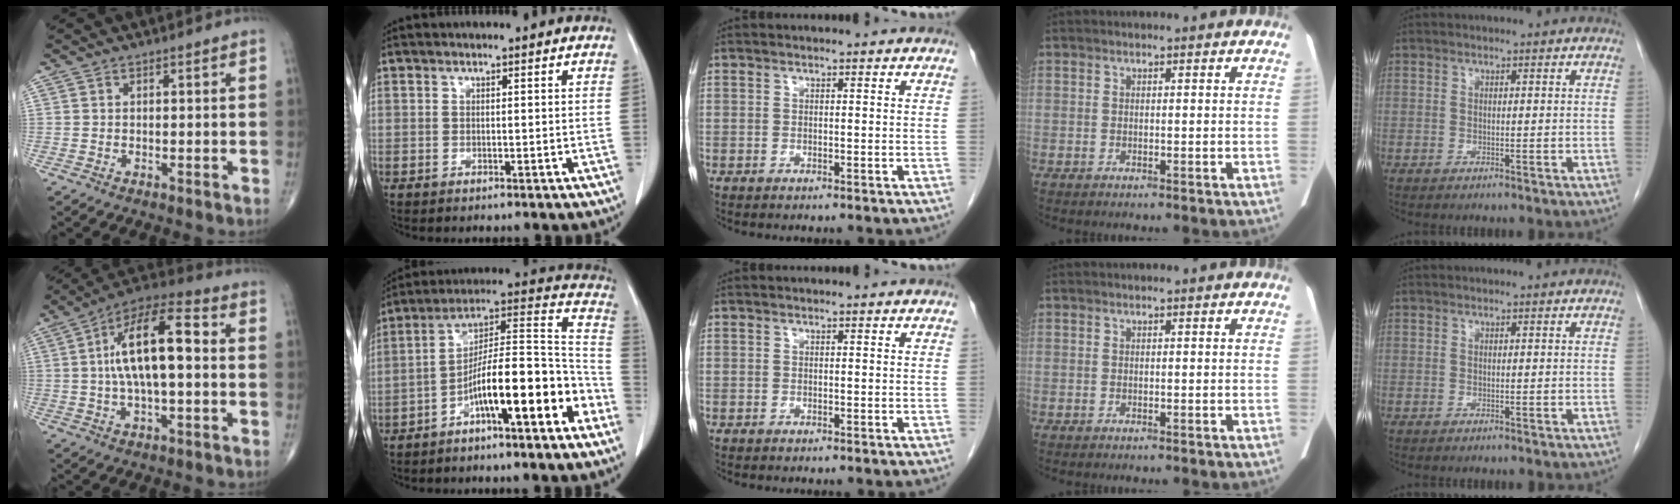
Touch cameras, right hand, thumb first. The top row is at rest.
{"thumb": {"total": 15.9, "force": [1.1, 6.1, 14.6], "torque": [-0.257, 0.037, 0.011]}, "index": {"total": 15.5, "force": [-7.8, 2.7, 13.1], "torque": [-0.202, 0.045, -0.122]}}